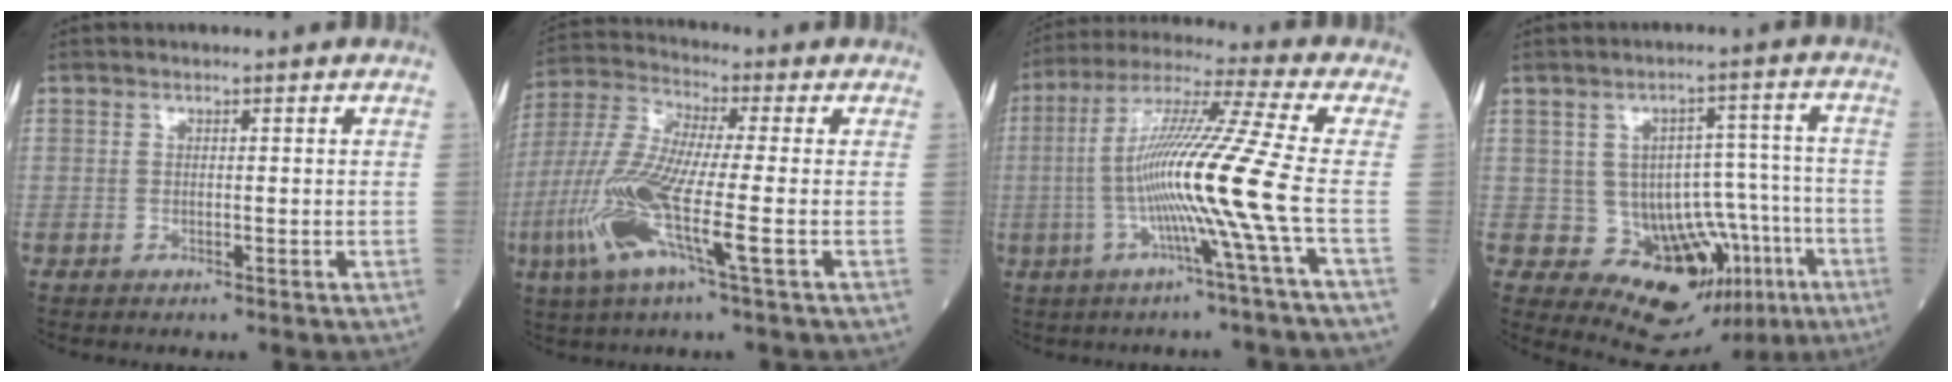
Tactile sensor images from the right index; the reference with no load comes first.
{"total": 13.6, "force": [-3.6, 1.1, 13.0], "torque": [-0.293, -0.011, -0.079]}
{"total": 14.2, "force": [-2.9, -3.0, 13.6], "torque": [-0.258, -0.002, -0.063]}
{"total": 12.4, "force": [-5.1, 8.4, 7.6], "torque": [-0.082, 0.033, -0.056]}